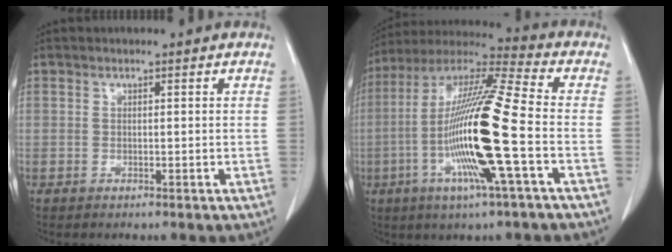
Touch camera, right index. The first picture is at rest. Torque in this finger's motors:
{"motor_torque": [2.14, 0.00, 1.05, 0.21]}